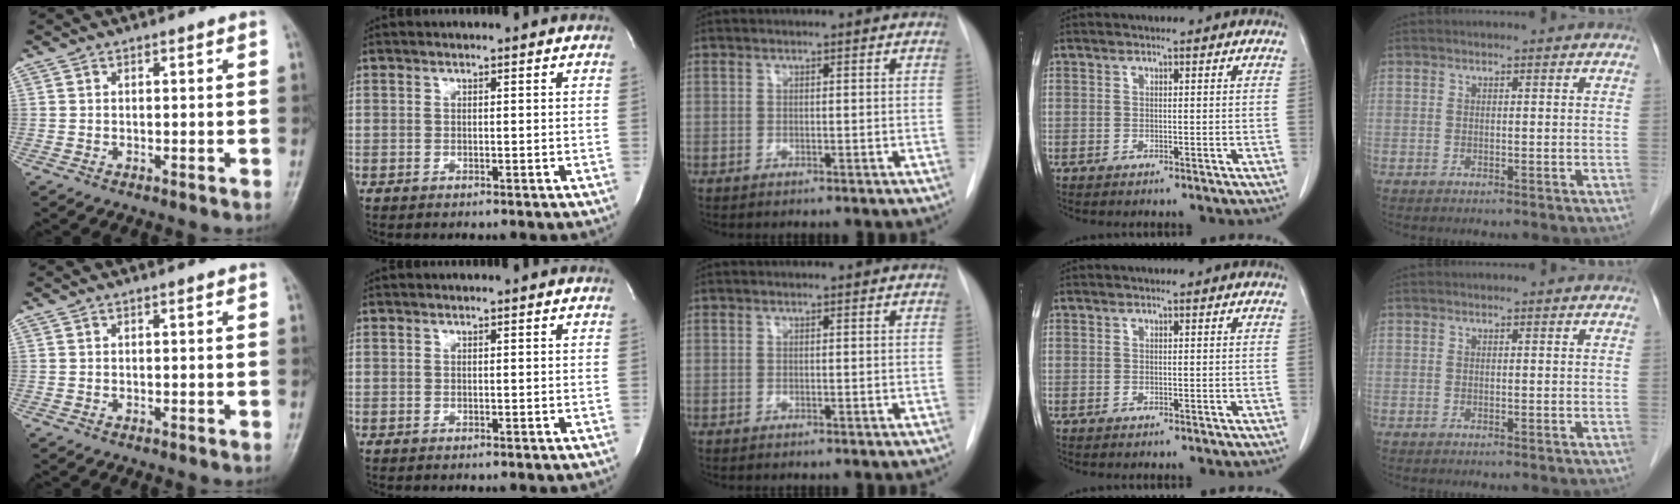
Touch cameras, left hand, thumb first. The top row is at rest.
{}